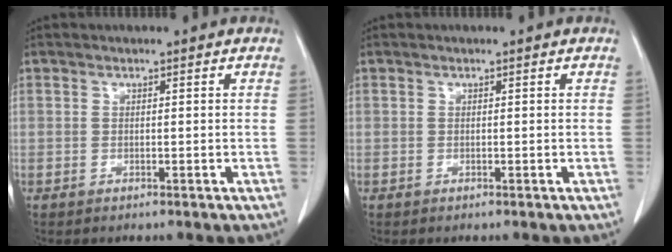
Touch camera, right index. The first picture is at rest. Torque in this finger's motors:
{"motor_torque": [0.00, 0.00, 0.00, 0.00]}